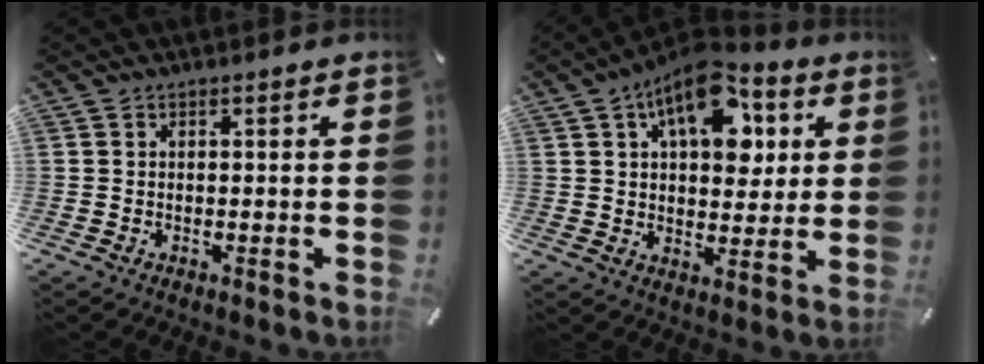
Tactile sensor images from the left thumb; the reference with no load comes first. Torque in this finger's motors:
{"motor_torque": [2.50, 2.51, 2.07, -0.70, 0.23]}